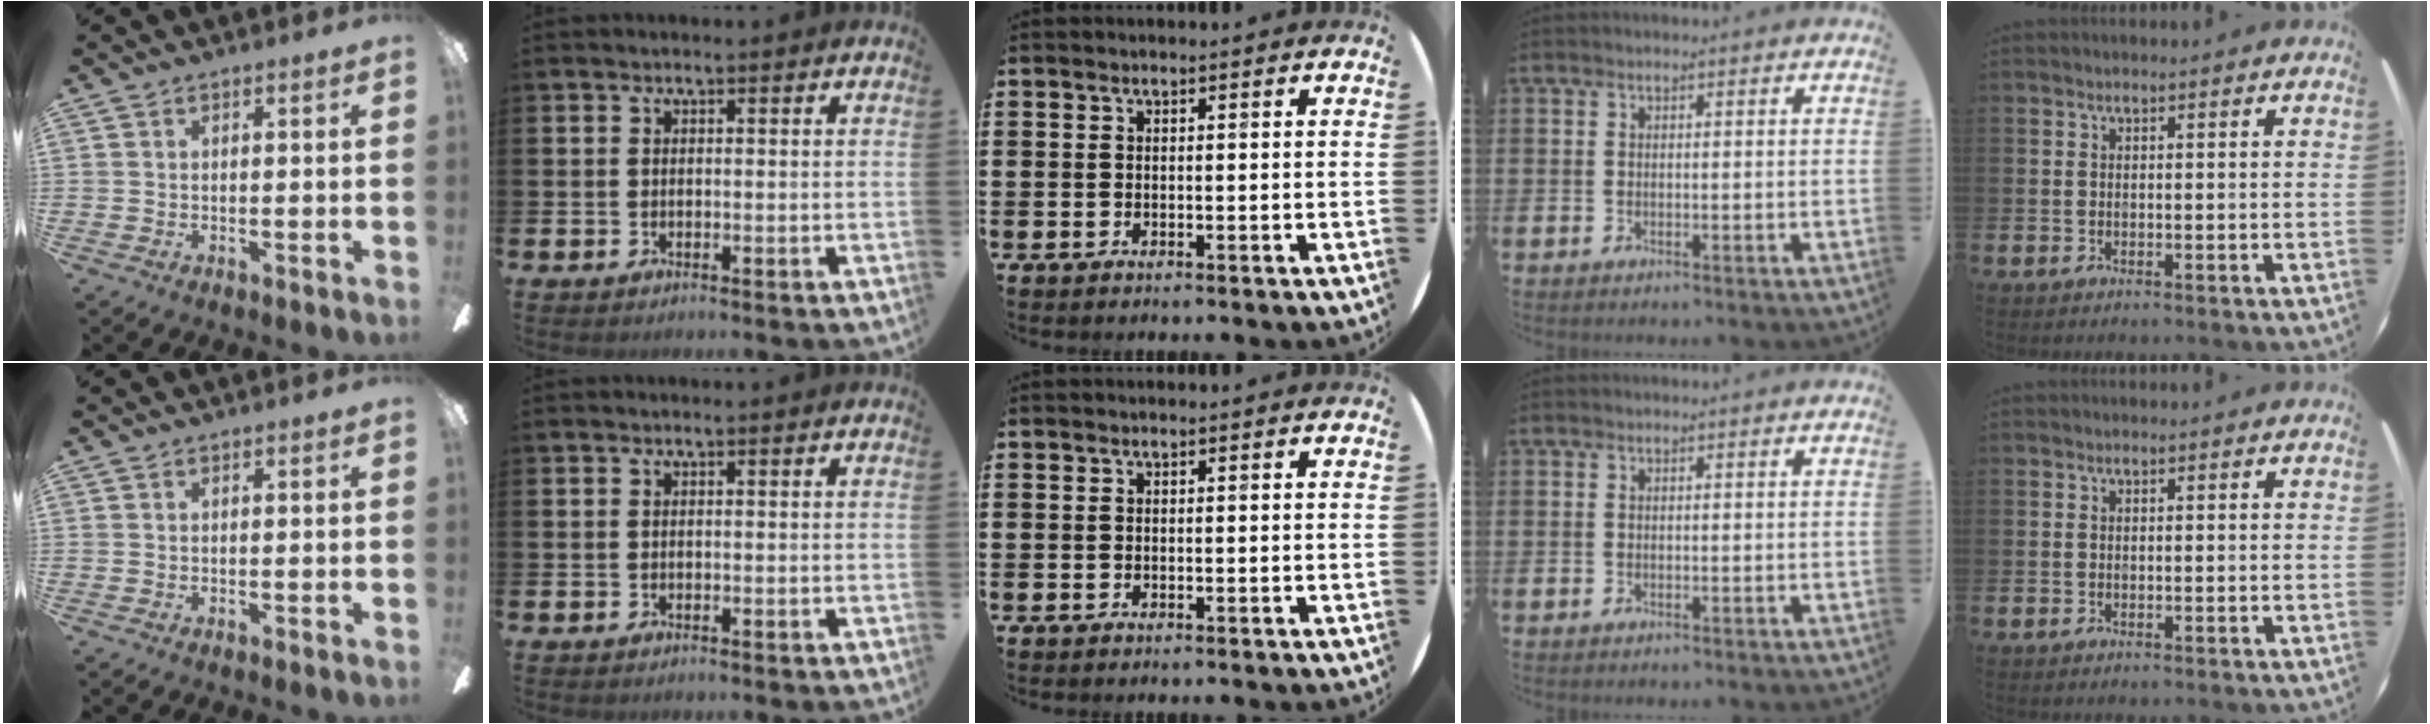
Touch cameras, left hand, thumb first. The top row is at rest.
{}